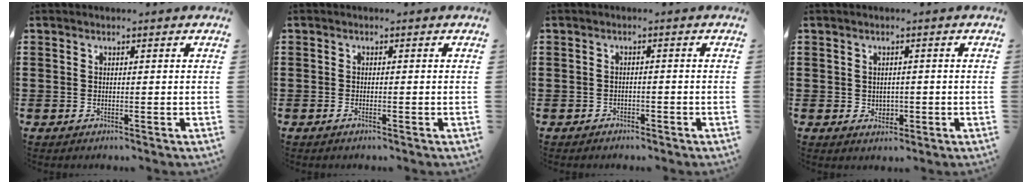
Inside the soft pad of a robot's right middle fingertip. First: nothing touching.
{"total": 0.7, "force": [-0.3, 0.1, 0.6], "torque": [-0.012, -0.003, -0.006]}
{"total": 1.1, "force": [-1.0, 0.4, 0.0], "torque": [-0.003, 0.002, -0.023]}
{"total": 1.5, "force": [-0.1, 1.3, 0.8], "torque": [-0.010, 0.001, -0.004]}